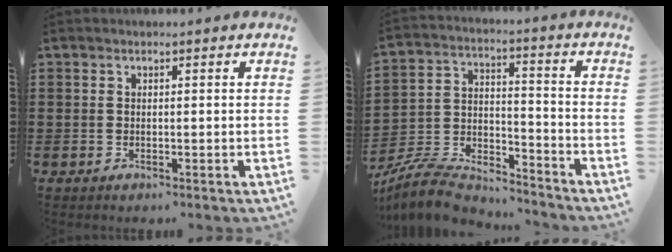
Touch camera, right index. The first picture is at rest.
{"total": 8.0, "force": [-7.6, 1.8, 1.8], "torque": [-0.052, 0.005, -0.154]}